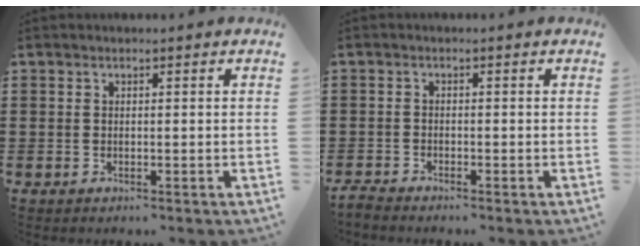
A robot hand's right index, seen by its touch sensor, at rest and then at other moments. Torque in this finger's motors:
{"motor_torque": [-1.78, 0.36, -1.05, -0.21]}